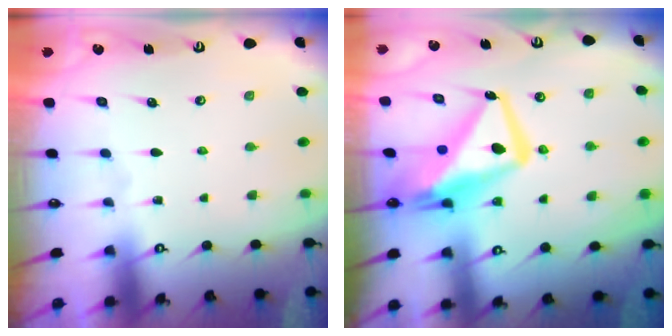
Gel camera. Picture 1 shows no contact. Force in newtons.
{"total": 14.9, "press": 14.8, "slide": 1.8}